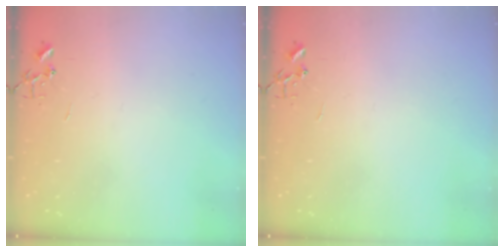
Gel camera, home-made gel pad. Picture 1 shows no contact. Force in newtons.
{"total": 0.0}